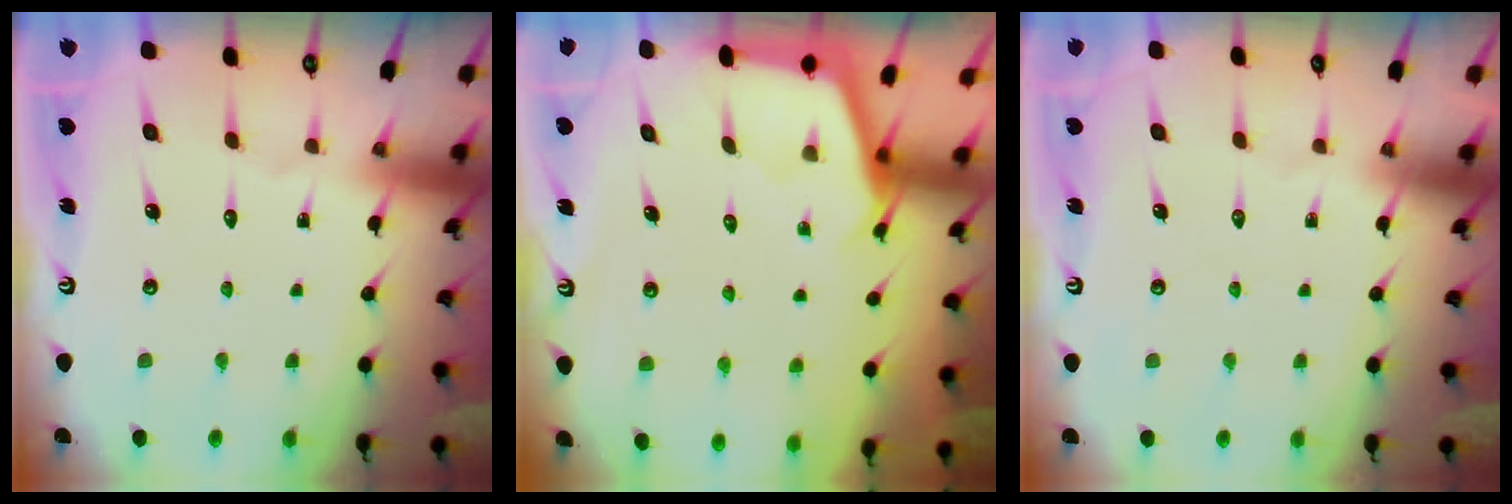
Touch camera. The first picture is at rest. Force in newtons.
{"total": 2.9, "press": 2.9, "slide": 0.3}
{"total": 0.0}